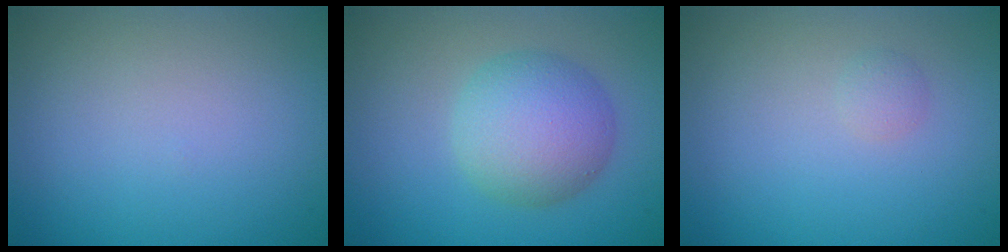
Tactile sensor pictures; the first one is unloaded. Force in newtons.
{"total": 5.6, "press": 5.6, "slide": 0.1}
{"total": 0.7, "press": 0.7, "slide": 0.0}